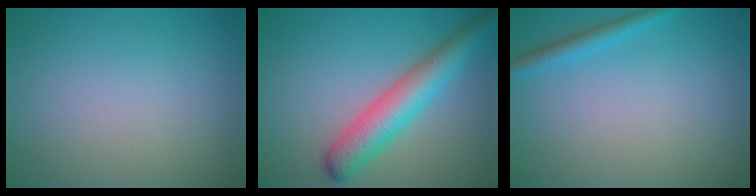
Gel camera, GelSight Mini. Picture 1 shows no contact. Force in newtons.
{"total": 5.6, "press": 5.6, "slide": 0.1}
{"total": 2.3, "press": 2.3, "slide": 0.0}